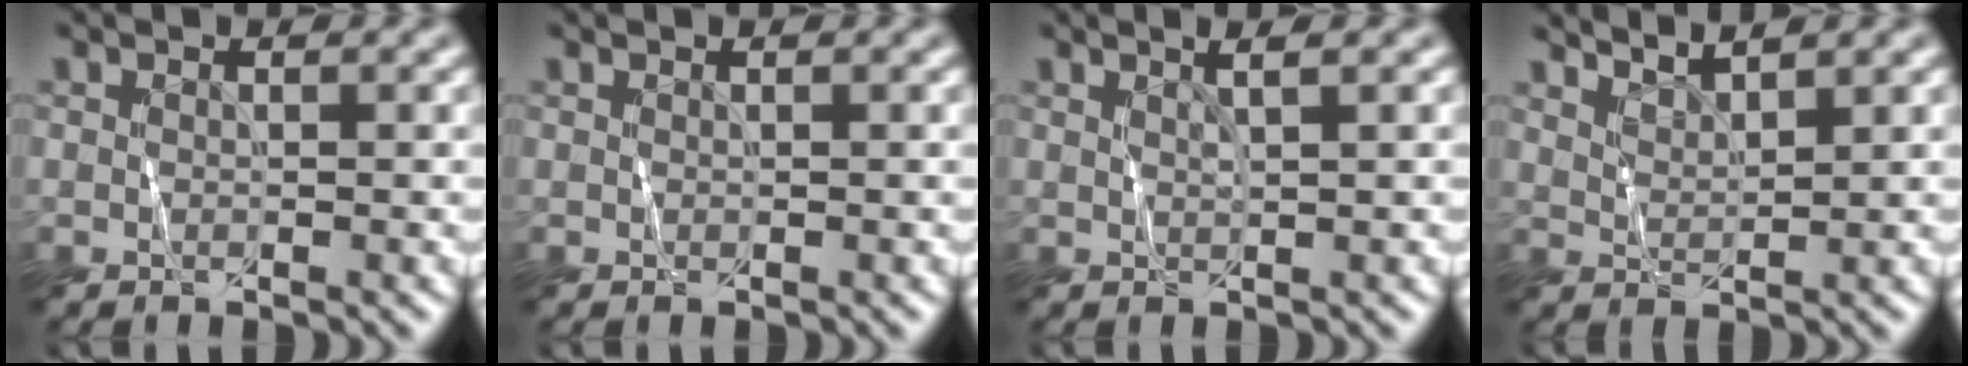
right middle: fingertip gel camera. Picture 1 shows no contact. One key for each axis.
{"total": 0.0}
{"total": 1.8, "fx": 1.2, "fy": 0.5, "fz": 1.2, "tx": -0.007, "ty": 0.007, "tz": 0.004}
{"total": 2.8, "fx": 2.7, "fy": 0.4, "fz": 0.8, "tx": 0.004, "ty": 0.006, "tz": 0.037}